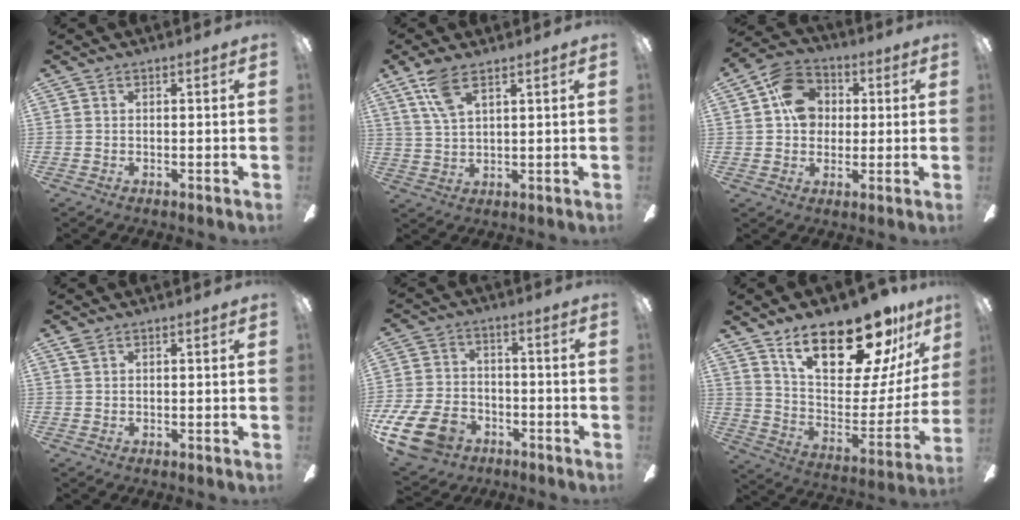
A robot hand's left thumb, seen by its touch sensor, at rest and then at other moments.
{"total": 7.8, "force": [4.9, 2.9, 5.2], "torque": [-0.114, -0.004, 0.092]}
{"total": 11.1, "force": [2.5, 9.0, 5.9], "torque": [-0.098, 0.021, 0.051]}
{"total": 1.5, "force": [1.0, 0.9, 0.7], "torque": [-0.018, 0.003, 0.018]}
{"total": 14.5, "force": [-7.5, 9.5, 8.0], "torque": [-0.179, 0.048, -0.133]}
{"total": 23.7, "force": [17.0, 8.8, 13.9], "torque": [-0.211, -0.117, 0.290]}